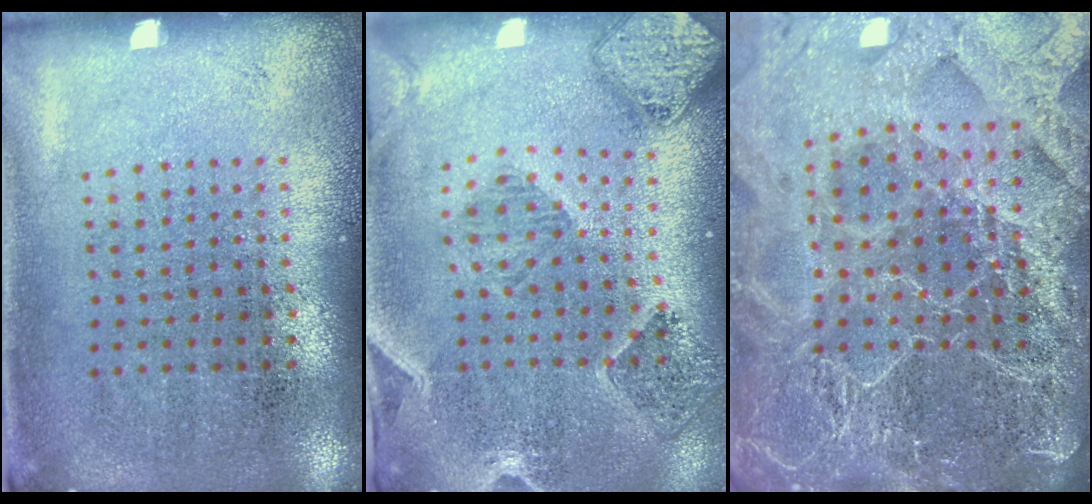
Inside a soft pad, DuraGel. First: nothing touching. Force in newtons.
{"total": 1.5, "press": 1.5, "slide": 0.2}
{"total": 5.5, "press": 4.8, "slide": 2.6}